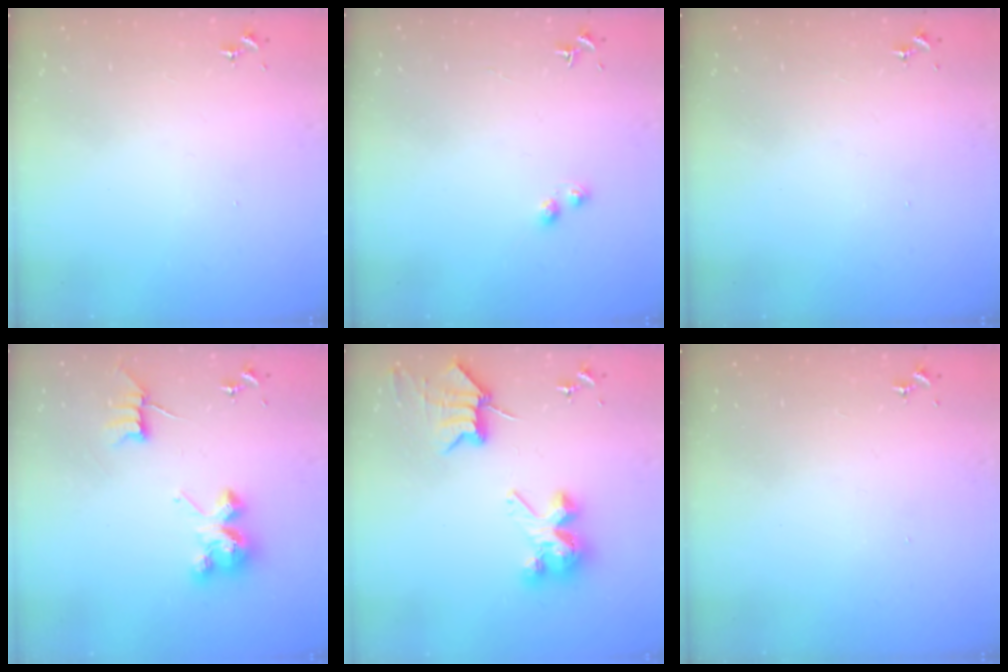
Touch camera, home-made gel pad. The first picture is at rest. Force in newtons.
{"total": 2.3, "press": 2.2, "slide": 0.3}
{"total": 0.0}
{"total": 8.1, "press": 8.1, "slide": 0.6}
{"total": 8.3, "press": 8.3, "slide": 0.3}
{"total": 0.0}